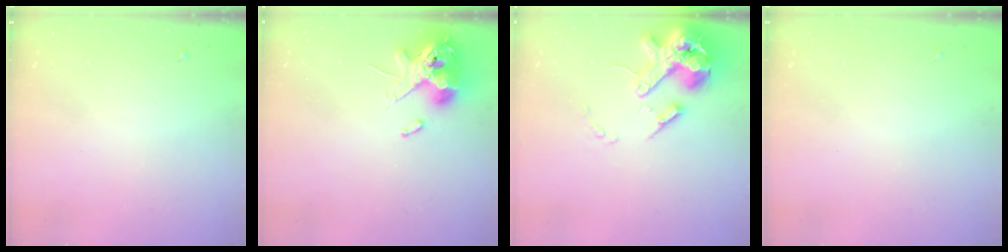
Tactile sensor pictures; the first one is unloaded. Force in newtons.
{"total": 12.6, "press": 12.5, "slide": 2.0}
{"total": 15.3, "press": 15.1, "slide": 2.6}
{"total": 0.0}